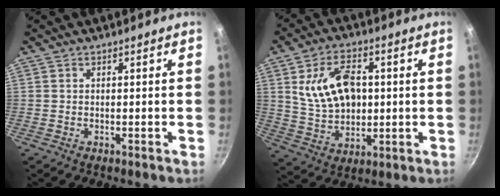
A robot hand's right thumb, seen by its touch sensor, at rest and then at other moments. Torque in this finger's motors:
{"motor_torque": [1.48, 1.55, 0.45, -0.10, 0.38]}